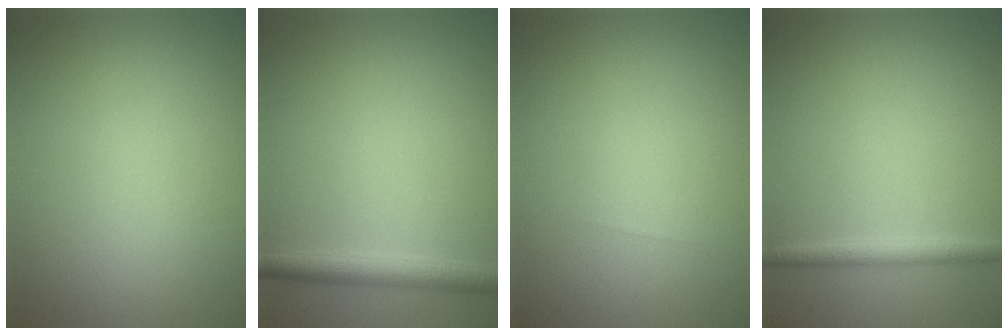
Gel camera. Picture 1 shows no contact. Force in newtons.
{"total": 2.4, "press": 2.4, "slide": 0.0}
{"total": 0.0}
{"total": 1.8, "press": 1.8, "slide": 0.1}